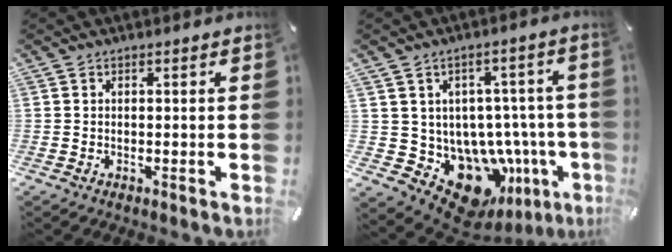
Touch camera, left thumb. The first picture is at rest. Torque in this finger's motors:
{"motor_torque": [0.62, 2.08, 0.78, 0.20, 0.12]}